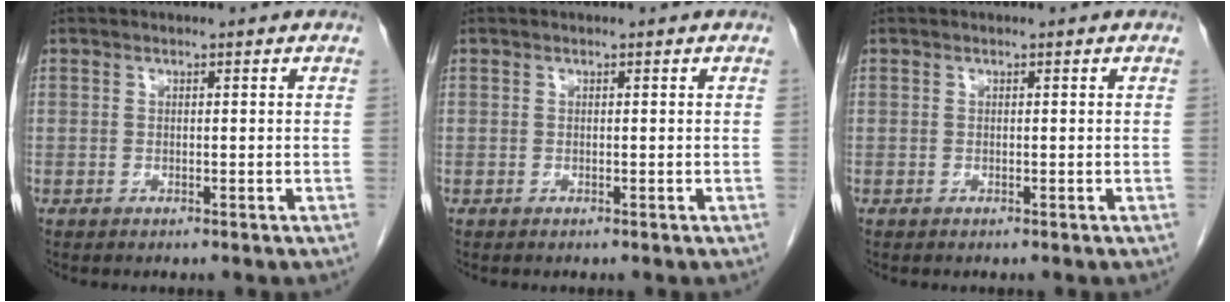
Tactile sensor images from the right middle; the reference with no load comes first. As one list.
[{"total": 0.0}, {"total": 0.0}]